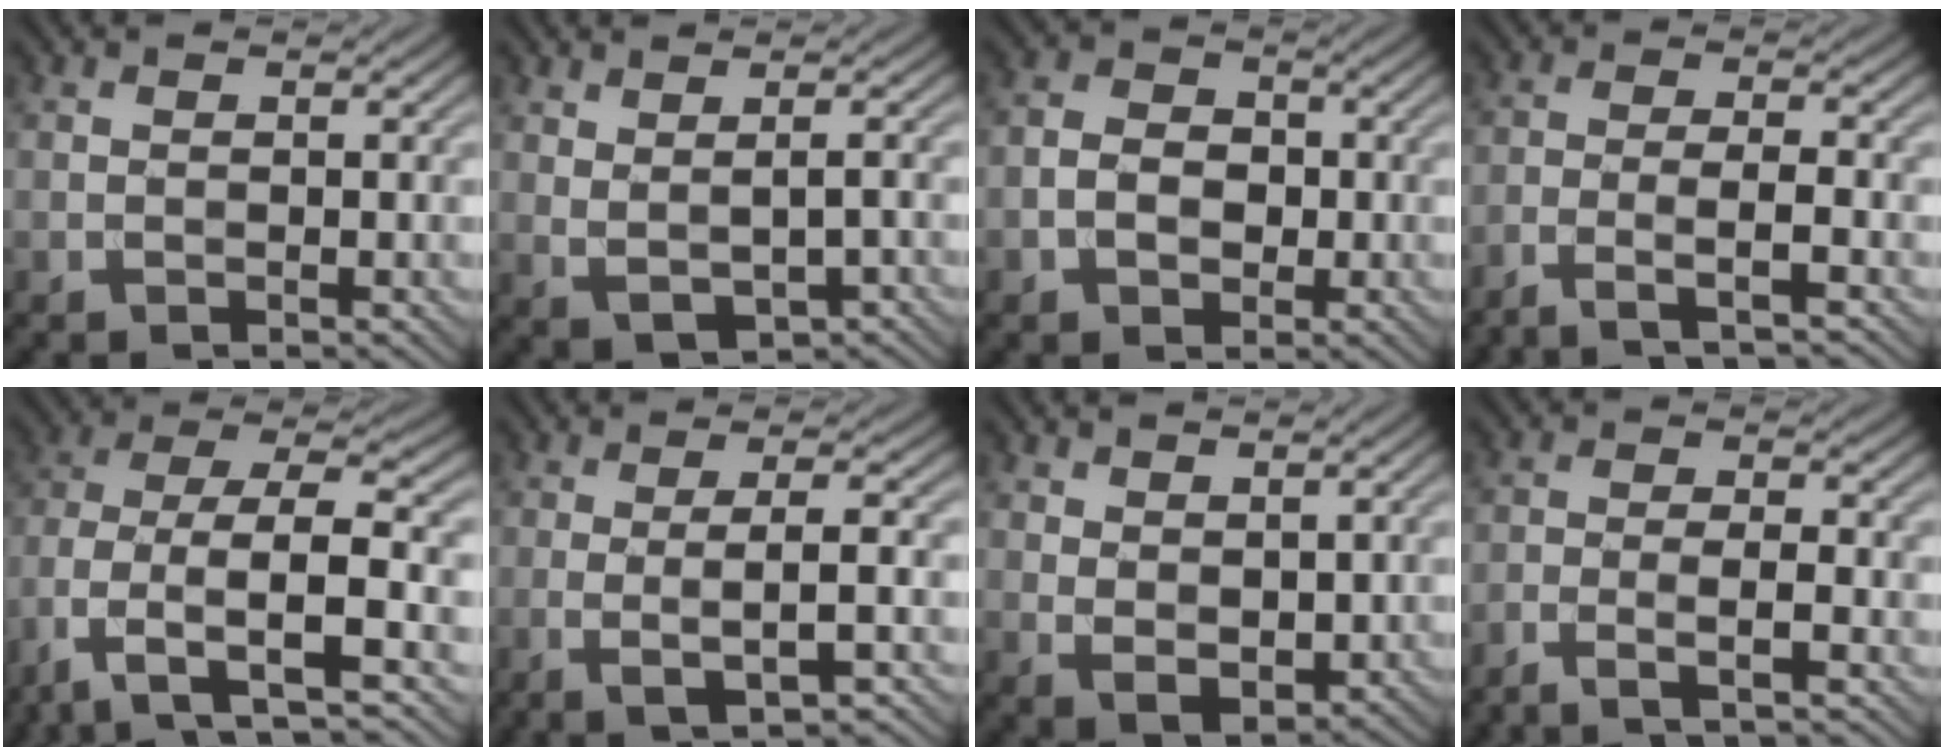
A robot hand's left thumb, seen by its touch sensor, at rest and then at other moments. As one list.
[{"total": 3.5, "force": [0.5, 1.4, 3.1], "torque": [-0.064, -0.002, 0.018]}, {"total": 4.0, "force": [-1.1, 3.1, 2.3], "torque": [-0.038, -0.003, -0.028]}, {"total": 4.3, "force": [-2.8, 0.6, 3.3], "torque": [-0.052, 0.007, -0.066]}, {"total": 10.8, "force": [-3.3, 5.1, 9.0], "torque": [-0.186, -0.008, -0.070]}, {"total": 5.2, "force": [-0.8, 0.9, 5.1], "torque": [-0.087, 0.007, -0.020]}, {"total": 3.8, "force": [1.8, 2.2, 2.5], "torque": [-0.054, -0.013, 0.042]}, {"total": 3.9, "force": [-2.6, 0.6, 2.8], "torque": [-0.044, 0.005, -0.061]}]